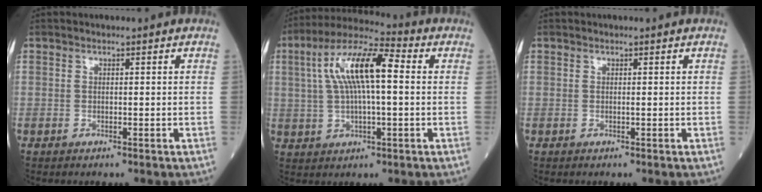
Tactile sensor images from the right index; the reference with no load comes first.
{"total": 12.3, "force": [2.2, 3.0, 11.8], "torque": [-0.231, 0.032, 0.035]}
{"total": 0.0}